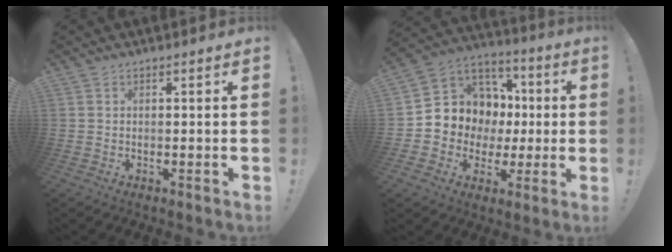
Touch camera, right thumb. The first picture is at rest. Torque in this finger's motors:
{"motor_torque": [1.78, 1.79, 0.31, -0.26, 0.01]}